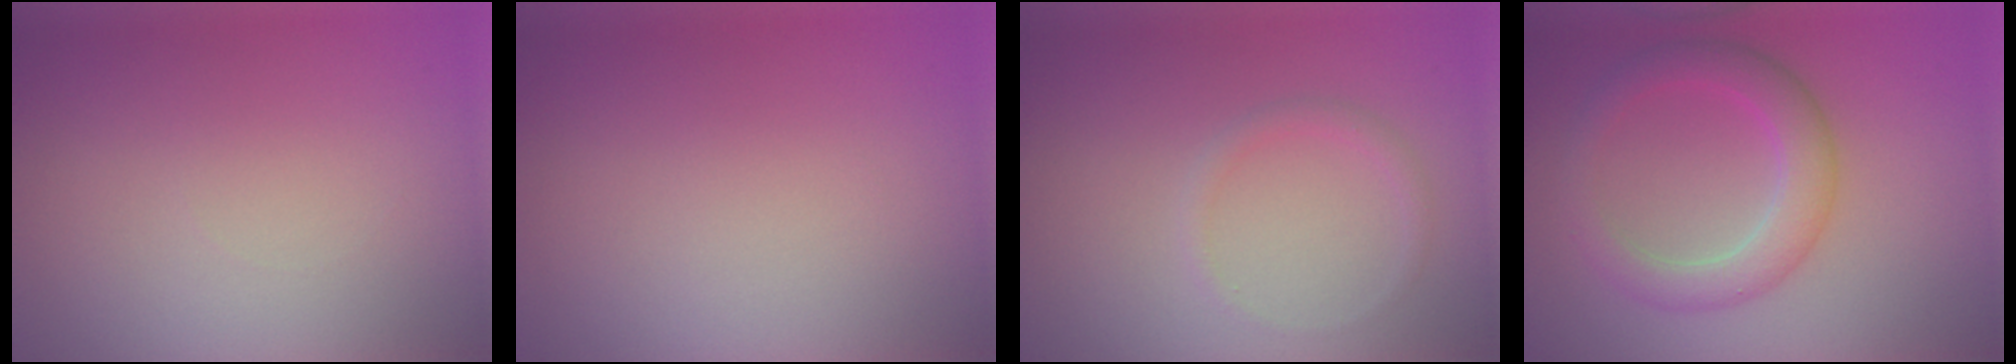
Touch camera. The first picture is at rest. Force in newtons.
{"total": 0.0}
{"total": 1.0, "press": 1.0, "slide": 0.0}
{"total": 4.0, "press": 4.0, "slide": 0.1}